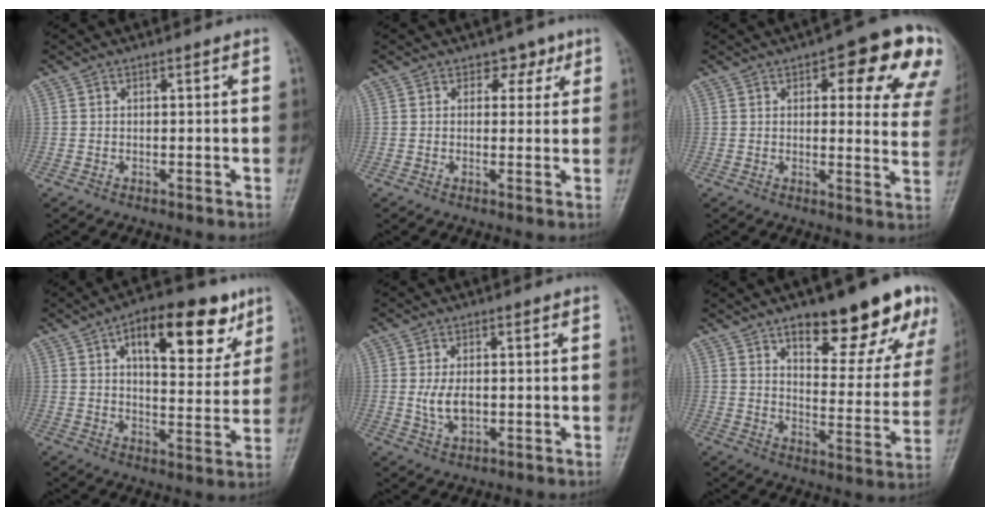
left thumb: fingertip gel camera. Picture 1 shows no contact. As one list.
[{"total": 3.1, "force": [1.6, 2.4, 1.2], "torque": [0.010, -0.005, 0.016]}, {"total": 17.9, "force": [8.7, 6.7, 14.2], "torque": [-0.128, -0.026, 0.093]}, {"total": 17.4, "force": [8.3, 8.1, 12.9], "torque": [-0.134, -0.020, 0.119]}, {"total": 4.6, "force": [-0.2, 2.7, 3.7], "torque": [-0.074, -0.003, -0.001]}, {"total": 20.9, "force": [13.0, 7.6, 14.5], "torque": [-0.130, -0.060, 0.181]}]